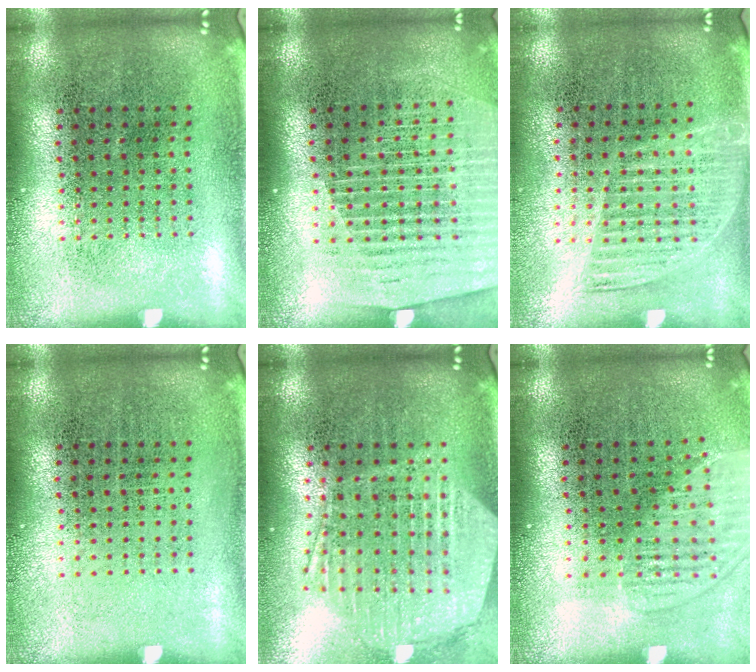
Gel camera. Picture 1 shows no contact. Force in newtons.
{"total": 1.5, "press": 1.4, "slide": 0.5}
{"total": 1.3, "press": 1.1, "slide": 0.7}
{"total": 0.0}
{"total": 1.4, "press": 1.4, "slide": 0.4}
{"total": 1.4, "press": 1.2, "slide": 0.7}